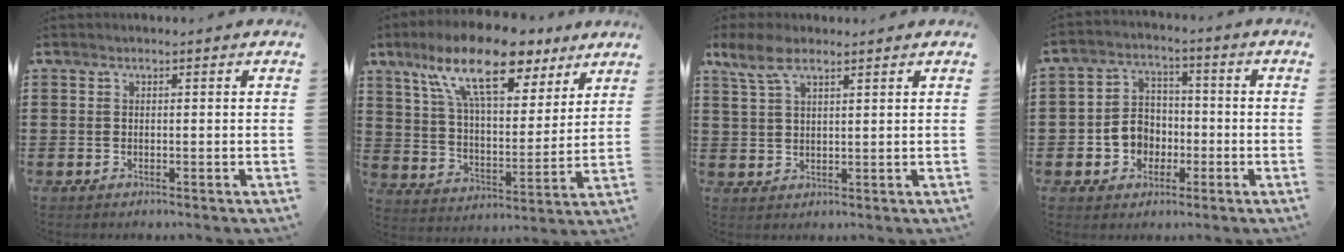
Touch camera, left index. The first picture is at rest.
{"total": 15.4, "force": [10.3, 5.1, 10.2], "torque": [-0.202, -0.026, 0.179]}
{"total": 5.2, "force": [3.3, 1.8, 3.5], "torque": [-0.077, 0.006, 0.061]}
{"total": 6.0, "force": [-1.9, 5.3, 2.2], "torque": [-0.060, 0.017, -0.035]}